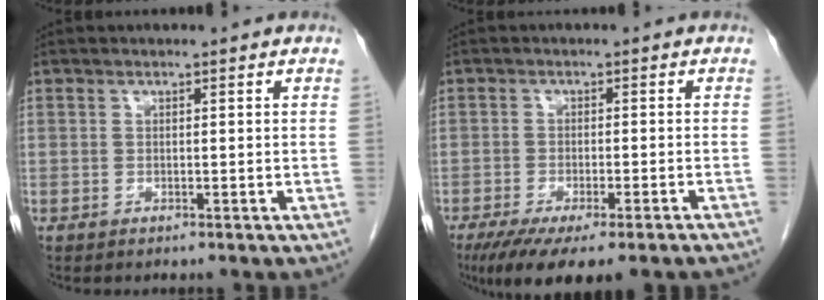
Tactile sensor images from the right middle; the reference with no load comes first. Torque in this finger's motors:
{"motor_torque": [1.17, -0.97, 0.27, 0.10]}